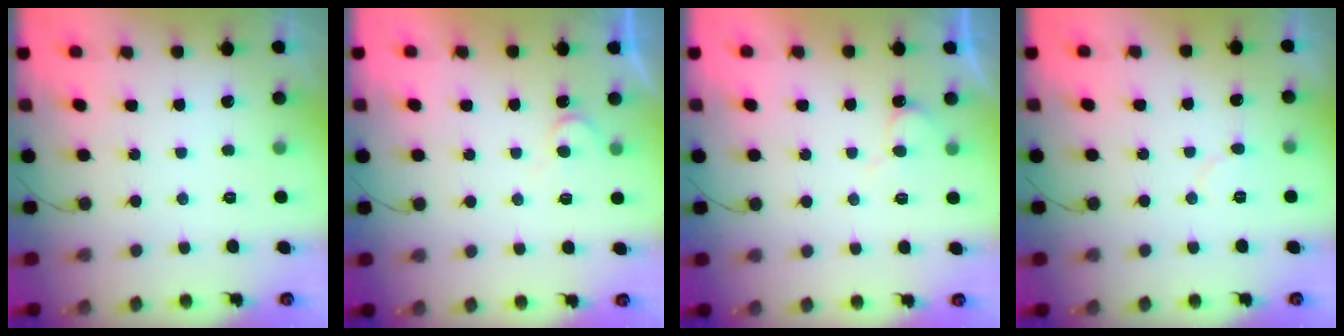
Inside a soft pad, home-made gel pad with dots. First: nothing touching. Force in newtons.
{"total": 4.6, "press": 4.6, "slide": 0.4}
{"total": 5.4, "press": 5.4, "slide": 0.5}
{"total": 3.8, "press": 3.7, "slide": 0.4}